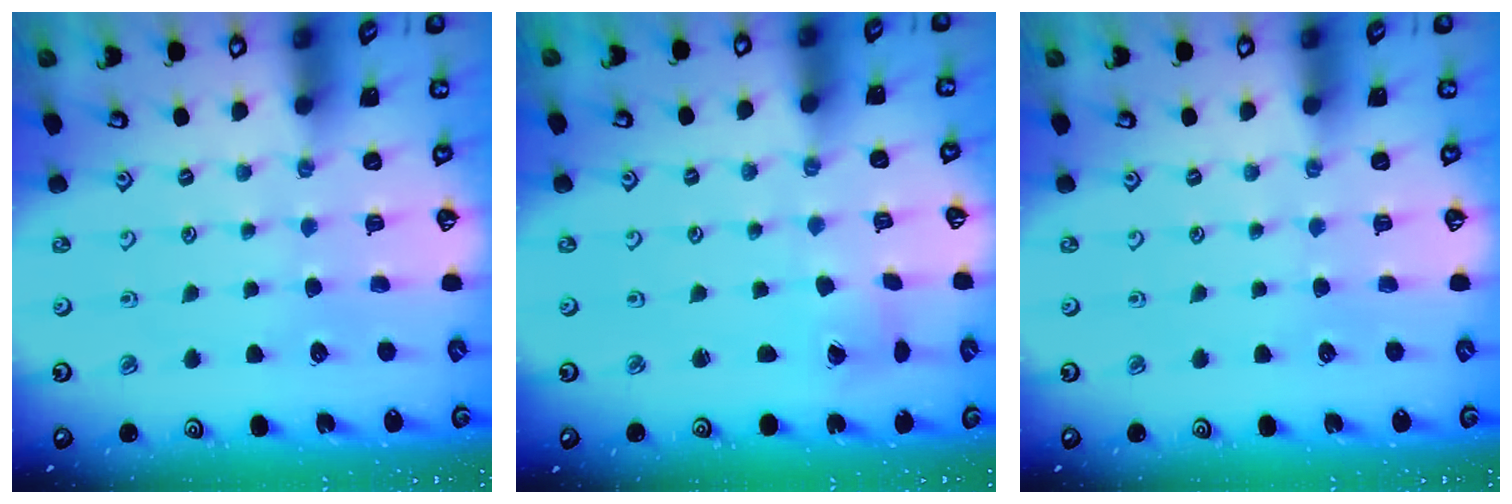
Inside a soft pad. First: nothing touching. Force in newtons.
{"total": 1.2, "press": 1.2, "slide": 0.1}
{"total": 0.0}